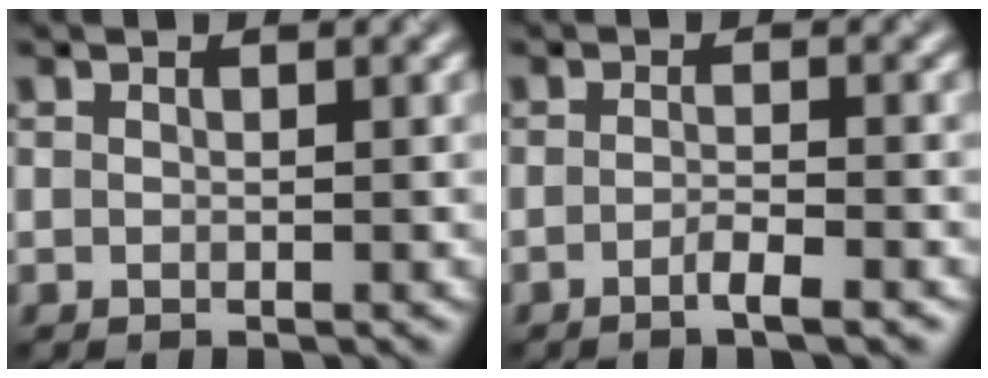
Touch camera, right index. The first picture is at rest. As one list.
[{"total": 2.2, "force": [-1.1, 0.4, 1.8], "torque": [-0.026, 0.004, -0.025]}]